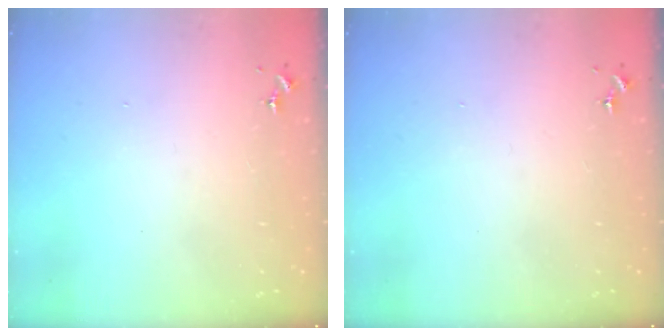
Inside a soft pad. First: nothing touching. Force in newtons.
{"total": 0.0}